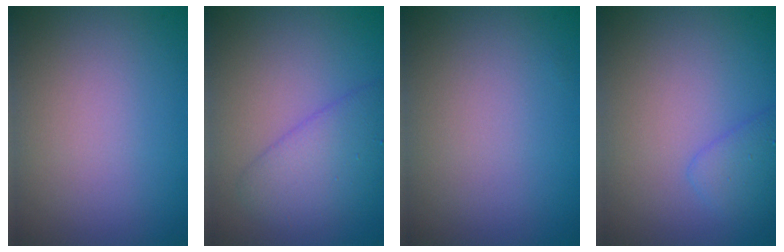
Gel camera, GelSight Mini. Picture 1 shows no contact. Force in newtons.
{"total": 3.5, "press": 3.5, "slide": 0.3}
{"total": 0.0}
{"total": 1.9, "press": 1.9, "slide": 0.1}